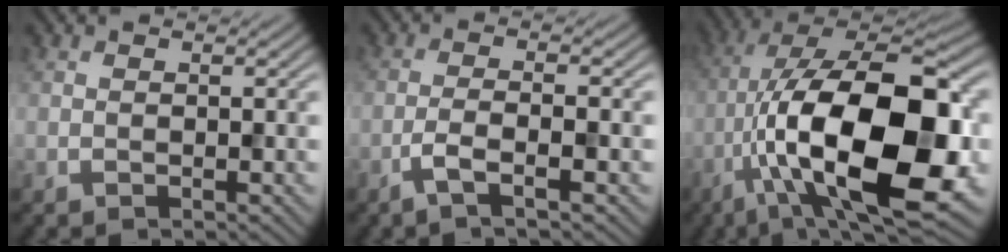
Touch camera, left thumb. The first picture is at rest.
{"total": 3.4, "force": [-1.7, 0.5, 2.8], "torque": [-0.051, 0.008, -0.047]}
{"total": 20.7, "force": [-4.6, 8.6, 18.2], "torque": [-0.320, 0.001, -0.073]}